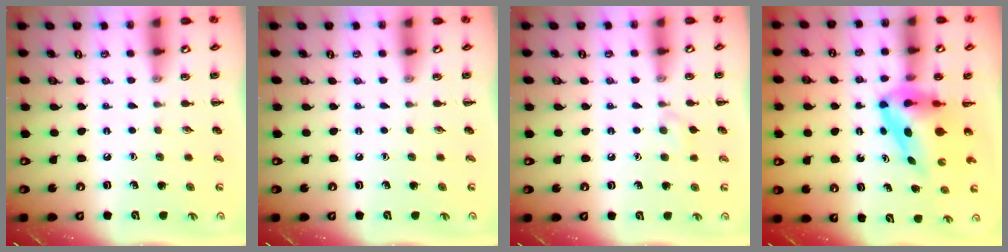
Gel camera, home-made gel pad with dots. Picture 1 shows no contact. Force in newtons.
{"total": 0.0}
{"total": 4.7, "press": 4.4, "slide": 1.6}
{"total": 5.8, "press": 5.6, "slide": 1.7}